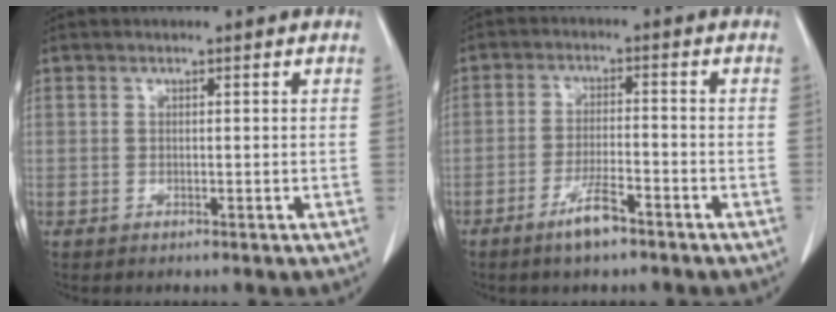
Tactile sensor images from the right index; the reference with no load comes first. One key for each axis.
{"total": 5.0, "fx": -3.4, "fy": 0.7, "fz": 3.6, "tx": -0.070, "ty": -0.003, "tz": -0.058}